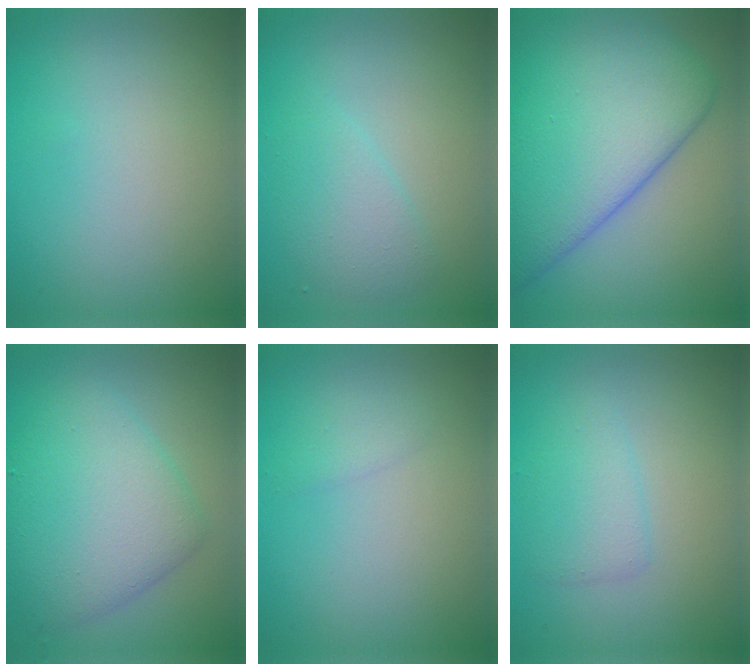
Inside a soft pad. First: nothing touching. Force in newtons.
{"total": 2.5, "press": 2.5, "slide": 0.1}
{"total": 12.2, "press": 12.2, "slide": 0.5}
{"total": 7.1, "press": 7.1, "slide": 0.0}
{"total": 0.9, "press": 0.9, "slide": 0.1}
{"total": 2.2, "press": 2.2, "slide": 0.0}